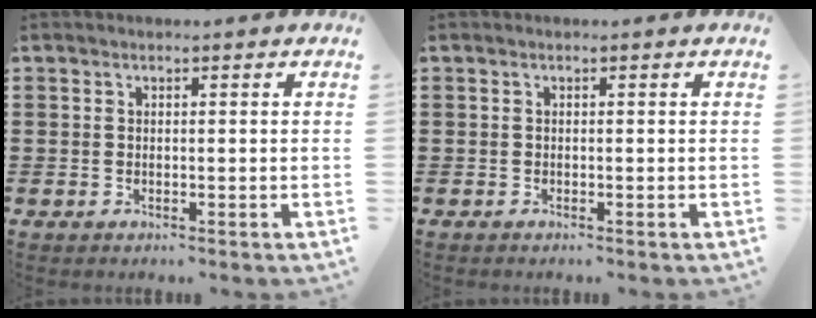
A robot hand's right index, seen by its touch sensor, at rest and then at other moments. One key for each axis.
{"total": 0.0}